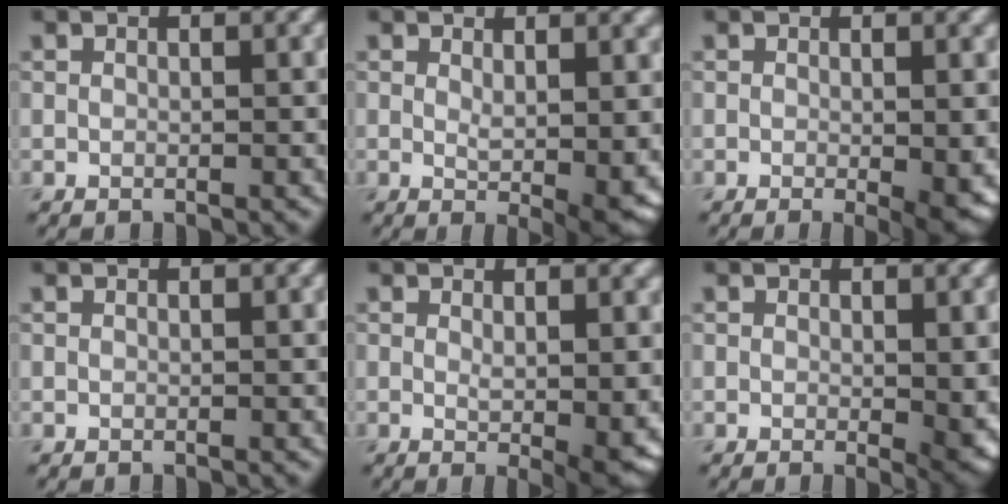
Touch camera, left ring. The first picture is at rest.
{"total": 5.6, "force": [0.6, 1.5, 5.4], "torque": [-0.069, -0.015, 0.016]}
{"total": 4.3, "force": [-0.6, 0.9, 4.1], "torque": [-0.051, -0.010, -0.007]}
{"total": 0.0}
{"total": 5.3, "force": [0.2, 1.3, 5.2], "torque": [-0.060, -0.012, 0.007]}
{"total": 2.5, "force": [0.0, 0.6, 2.4], "torque": [-0.026, -0.010, 0.002]}